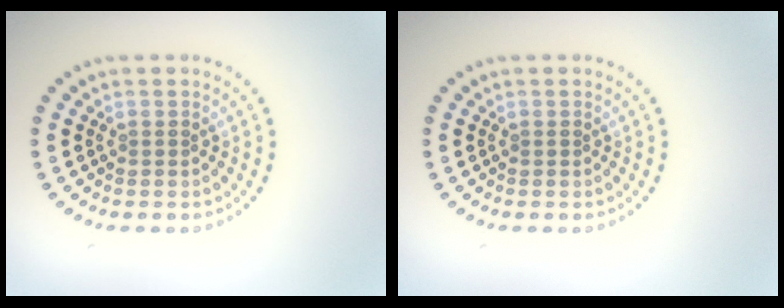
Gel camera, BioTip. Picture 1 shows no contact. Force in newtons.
{"total": 0.0}